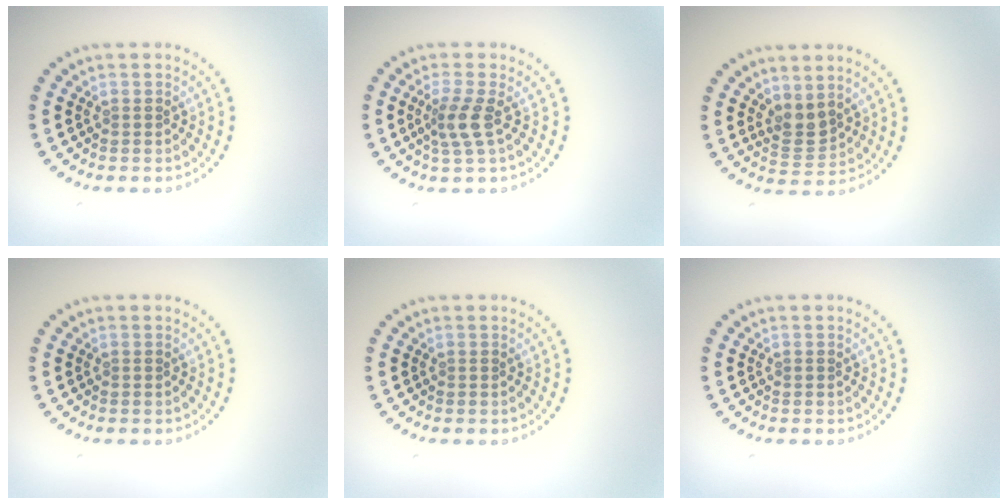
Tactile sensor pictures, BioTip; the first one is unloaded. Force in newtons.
{"total": 2.5, "press": 2.0, "slide": 1.6}
{"total": 2.3, "press": 1.9, "slide": 1.4}
{"total": 0.0}
{"total": 0.0}
{"total": 0.0}